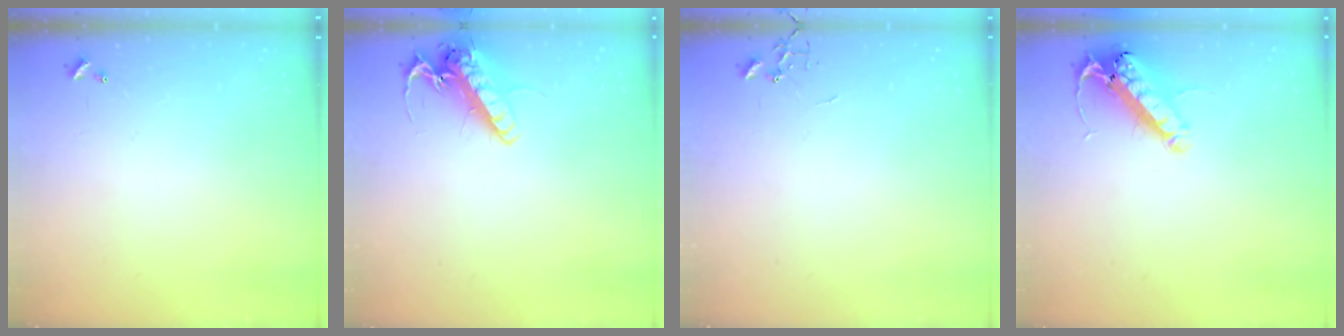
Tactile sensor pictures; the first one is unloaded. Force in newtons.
{"total": 13.8, "press": 13.6, "slide": 2.4}
{"total": 0.0}
{"total": 14.7, "press": 14.4, "slide": 2.7}